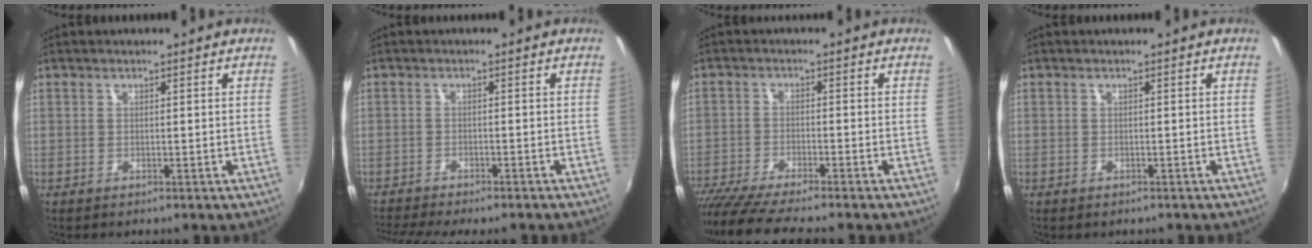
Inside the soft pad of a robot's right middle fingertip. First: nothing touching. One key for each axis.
{"total": 8.0, "fx": -7.2, "fy": 0.7, "fz": 3.5, "tx": -0.085, "ty": -0.022, "tz": -0.113}
{"total": 10.0, "fx": -8.8, "fy": 0.6, "fz": 4.8, "tx": -0.113, "ty": -0.038, "tz": -0.152}
{"total": 0.8, "fx": -0.6, "fy": 0.4, "fz": 0.2, "tx": -0.007, "ty": -0.001, "tz": -0.007}